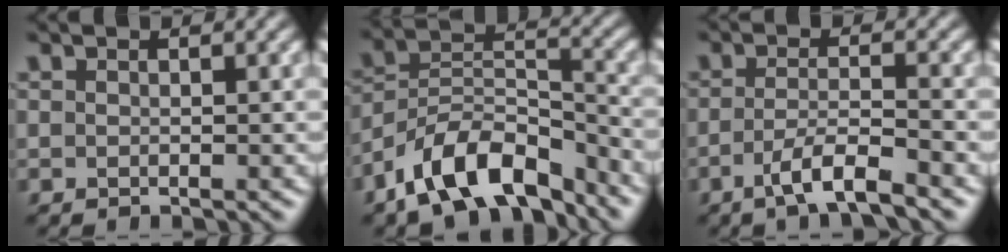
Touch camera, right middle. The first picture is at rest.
{"total": 9.5, "force": [-6.5, 4.5, 5.2], "torque": [-0.084, 0.006, -0.130]}
{"total": 3.8, "force": [-2.2, 0.7, 3.0], "torque": [-0.059, 0.002, -0.048]}